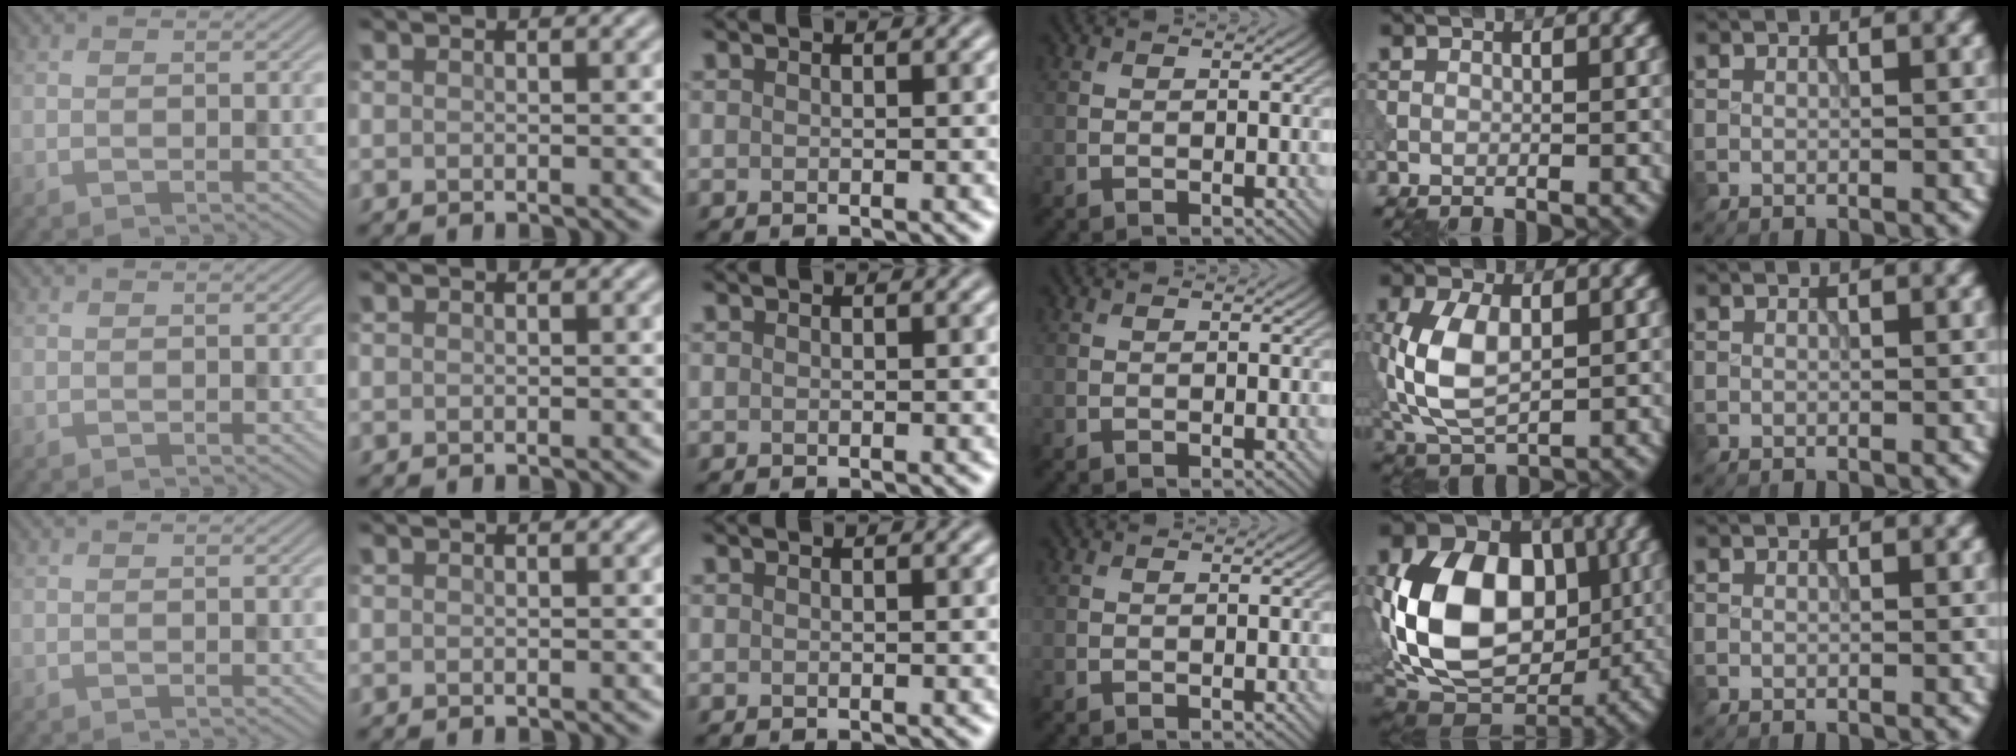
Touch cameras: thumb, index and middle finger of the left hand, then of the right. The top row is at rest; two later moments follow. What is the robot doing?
{"motion": "press", "object": "tv remote"}